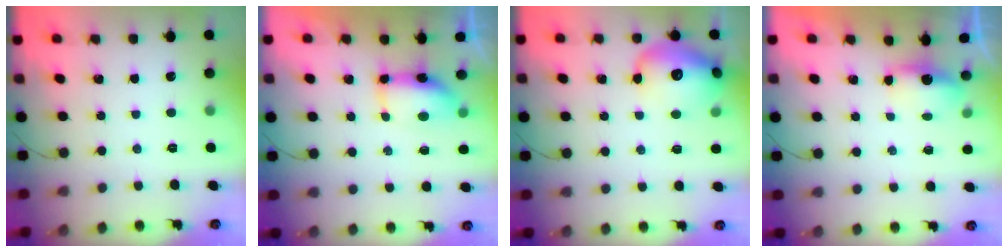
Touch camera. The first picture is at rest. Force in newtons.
{"total": 6.7, "press": 6.6, "slide": 0.5}
{"total": 17.0, "press": 16.9, "slide": 2.0}
{"total": 3.8, "press": 3.7, "slide": 0.8}